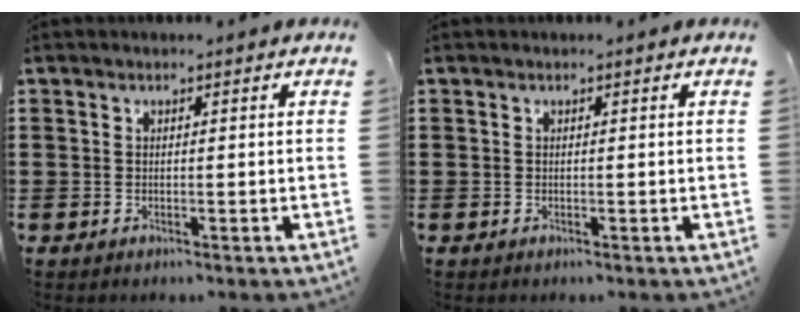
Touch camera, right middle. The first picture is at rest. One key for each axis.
{"total": 0.0}